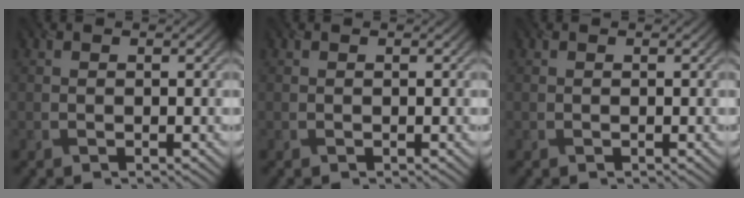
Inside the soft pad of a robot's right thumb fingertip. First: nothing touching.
{"total": 0.0}
{"total": 0.0}